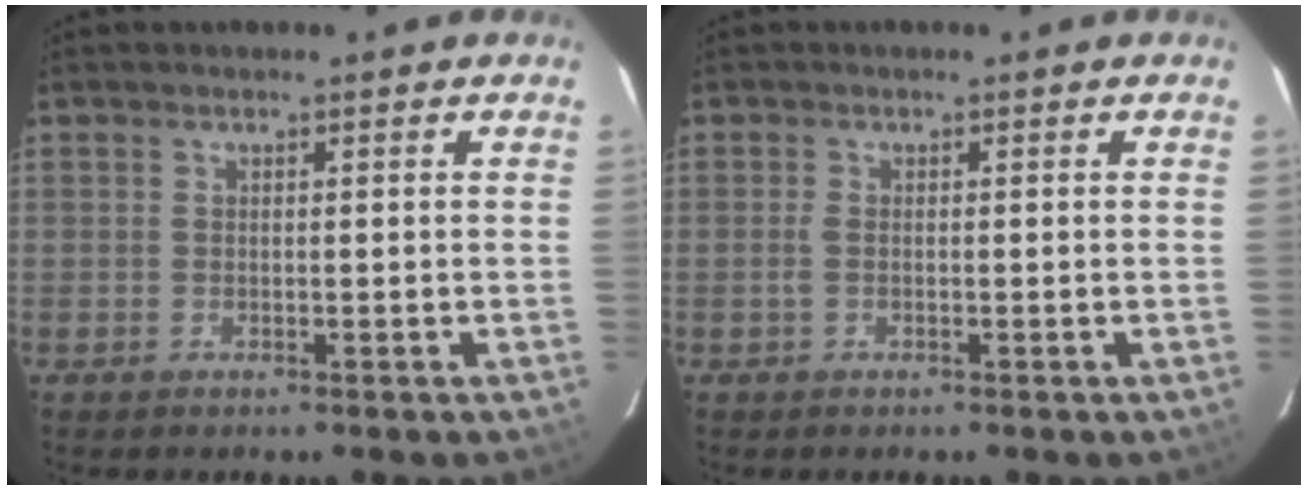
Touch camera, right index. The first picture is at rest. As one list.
[{"total": 1.1, "force": [-0.2, 0.6, 1.0], "torque": [-0.022, 0.000, -0.005]}]